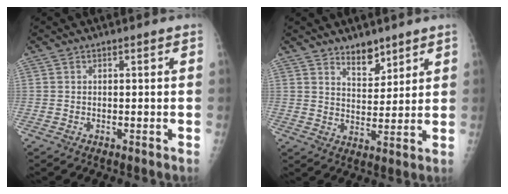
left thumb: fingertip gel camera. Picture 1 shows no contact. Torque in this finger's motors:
{"motor_torque": [1.11, 0.20, 0.37, -0.24, 0.08]}